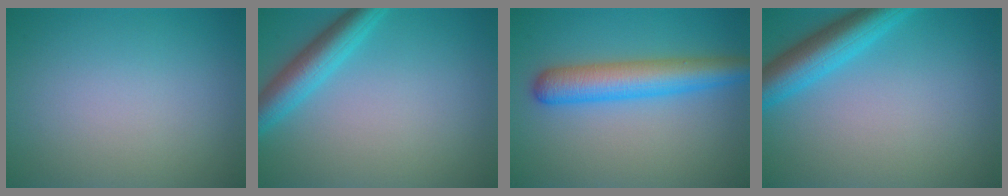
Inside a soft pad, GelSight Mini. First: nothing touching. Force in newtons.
{"total": 4.2, "press": 4.2, "slide": 0.1}
{"total": 5.6, "press": 5.6, "slide": 0.1}
{"total": 5.3, "press": 5.3, "slide": 0.3}